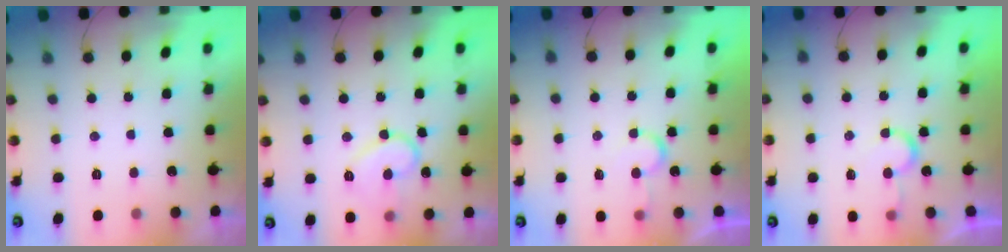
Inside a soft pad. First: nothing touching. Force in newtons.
{"total": 11.4, "press": 11.3, "slide": 0.9}
{"total": 5.2, "press": 5.2, "slide": 0.3}
{"total": 6.1, "press": 6.1, "slide": 0.5}